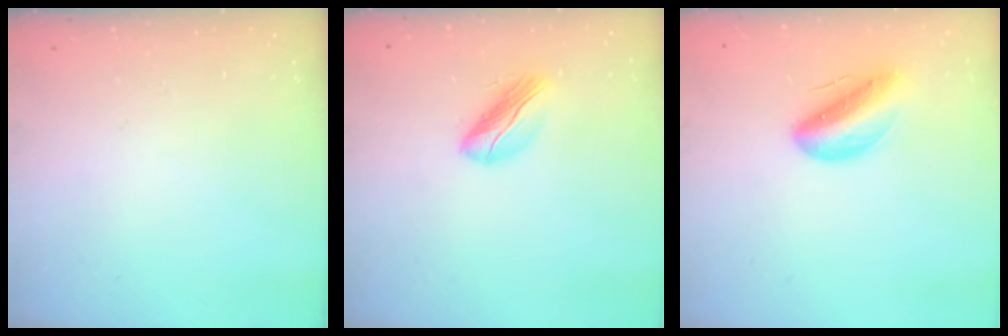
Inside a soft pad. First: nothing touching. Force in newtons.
{"total": 6.4, "press": 6.2, "slide": 1.5}
{"total": 10.2, "press": 9.7, "slide": 3.2}